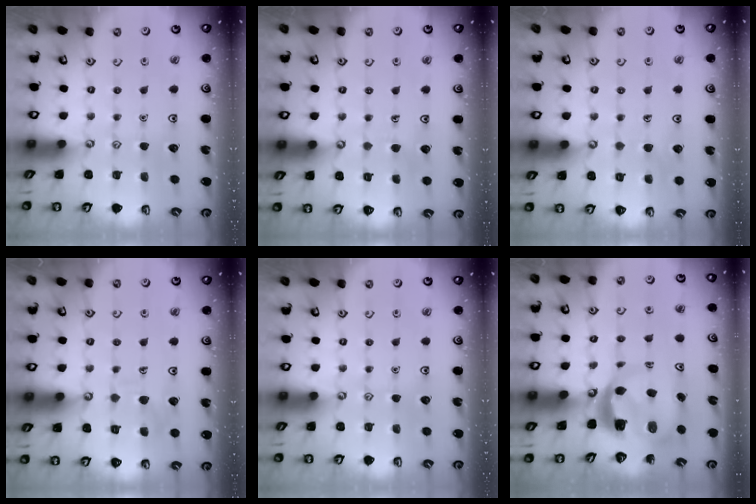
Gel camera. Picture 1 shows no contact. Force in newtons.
{"total": 2.3, "press": 2.3, "slide": 0.1}
{"total": 5.6, "press": 5.6, "slide": 0.4}
{"total": 7.3, "press": 7.3, "slide": 0.7}
{"total": 0.0}
{"total": 6.4, "press": 6.3, "slide": 0.9}